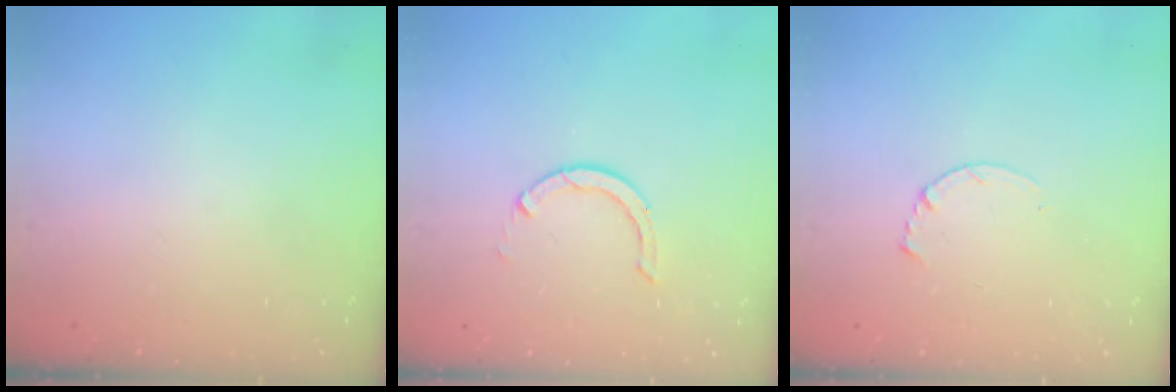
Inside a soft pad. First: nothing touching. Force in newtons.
{"total": 2.9, "press": 2.9, "slide": 0.4}
{"total": 3.5, "press": 3.5, "slide": 0.4}